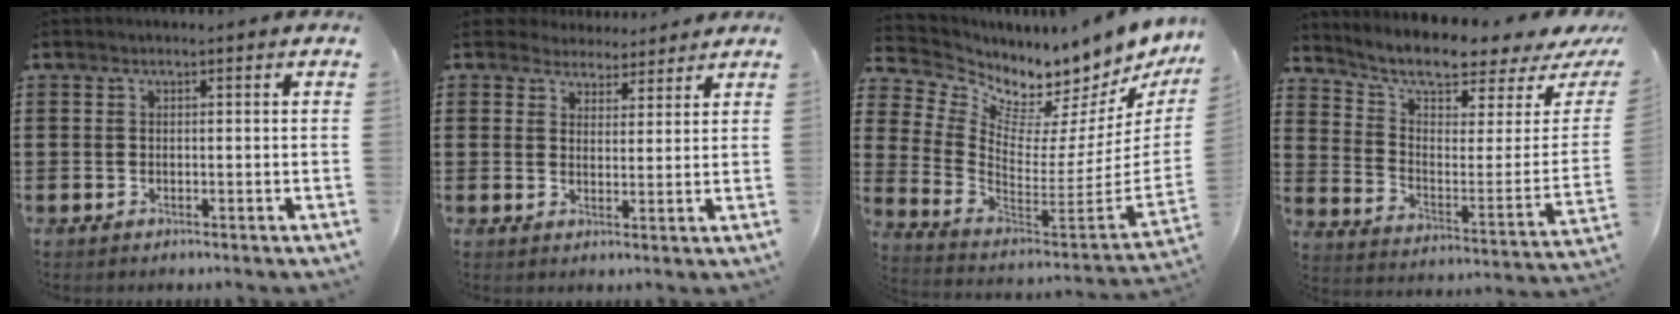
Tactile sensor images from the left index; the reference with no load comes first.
{"total": 3.9, "force": [3.4, 1.7, -0.3], "torque": [-0.012, -0.003, 0.065]}
{"total": 3.9, "force": [3.7, 0.9, -0.7], "torque": [-0.019, -0.070, 0.055]}
{"total": 5.9, "force": [4.9, 0.9, 3.2], "torque": [-0.073, -0.051, 0.079]}